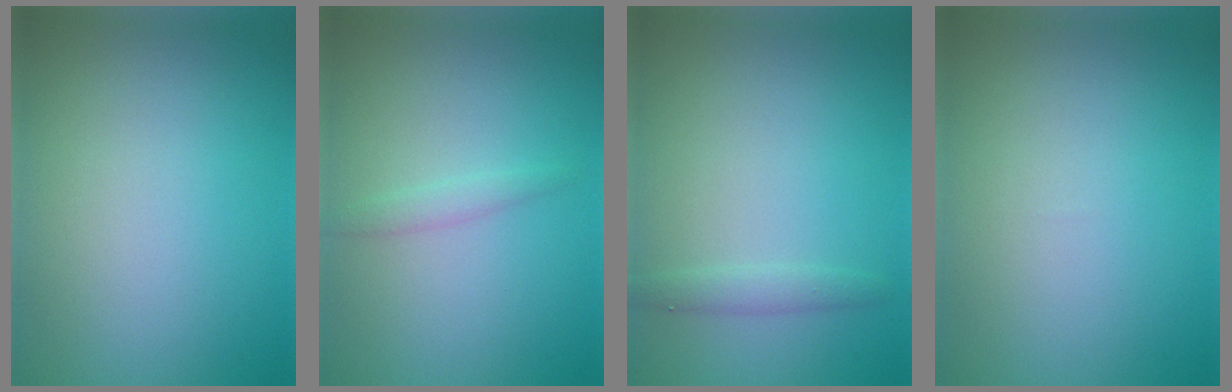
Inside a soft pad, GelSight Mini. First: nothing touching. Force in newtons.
{"total": 1.0, "press": 1.0, "slide": 0.1}
{"total": 1.2, "press": 1.2, "slide": 0.0}
{"total": 0.0}